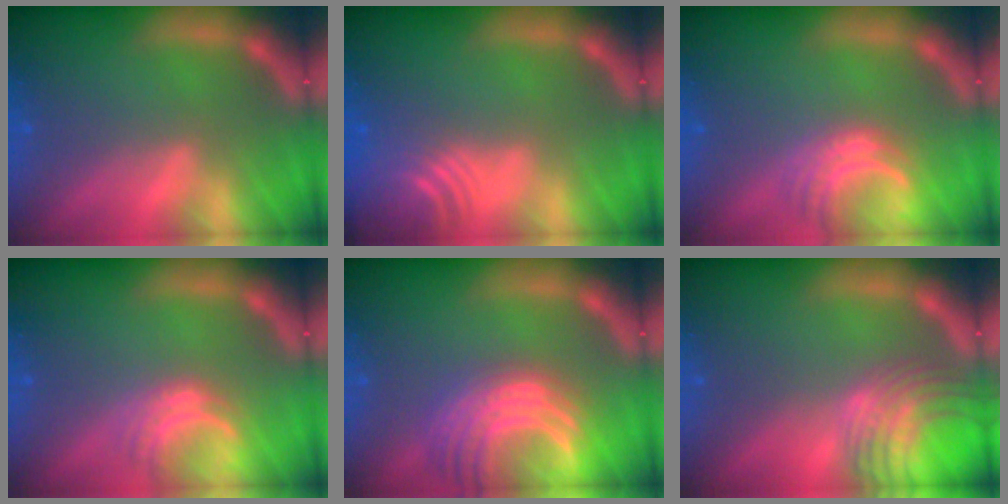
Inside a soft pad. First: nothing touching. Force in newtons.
{"total": 7.5}
{"total": 4.0}
{"total": 3.0}
{"total": 10.0}
{"total": 8.5}